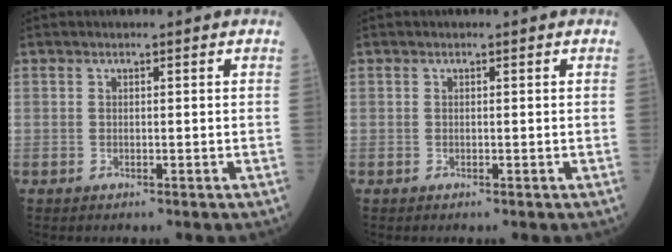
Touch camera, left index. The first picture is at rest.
{"total": 0.0}